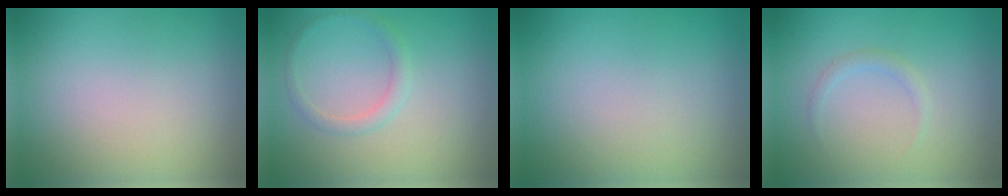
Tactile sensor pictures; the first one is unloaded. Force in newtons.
{"total": 1.3, "press": 1.3, "slide": 0.1}
{"total": 0.0}
{"total": 0.9, "press": 0.9, "slide": 0.1}